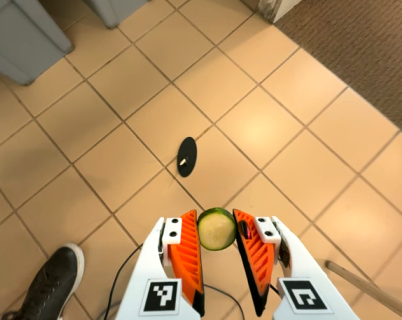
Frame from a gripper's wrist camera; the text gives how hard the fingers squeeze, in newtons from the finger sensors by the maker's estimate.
{"total": 6.5, "left": 6.1, "right": 7.0}